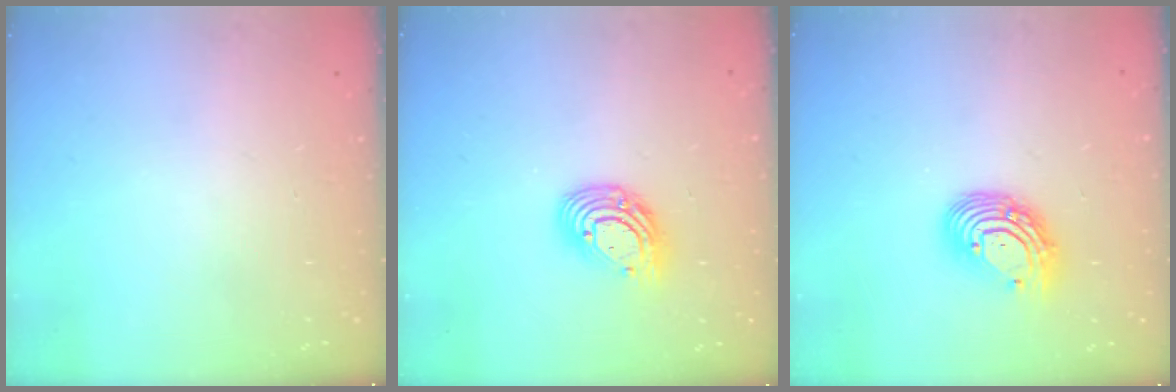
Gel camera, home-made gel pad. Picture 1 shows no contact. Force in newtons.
{"total": 10.7, "press": 10.7, "slide": 0.8}
{"total": 10.8, "press": 10.8, "slide": 1.0}